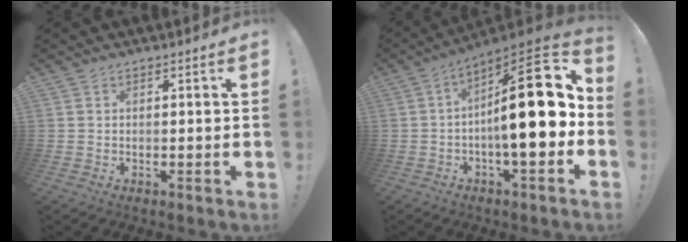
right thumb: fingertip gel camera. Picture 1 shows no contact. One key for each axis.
{"total": 20.7, "fx": 0.8, "fy": 5.3, "fz": 20.0, "tx": -0.301, "ty": -0.003, "tz": 0.008}